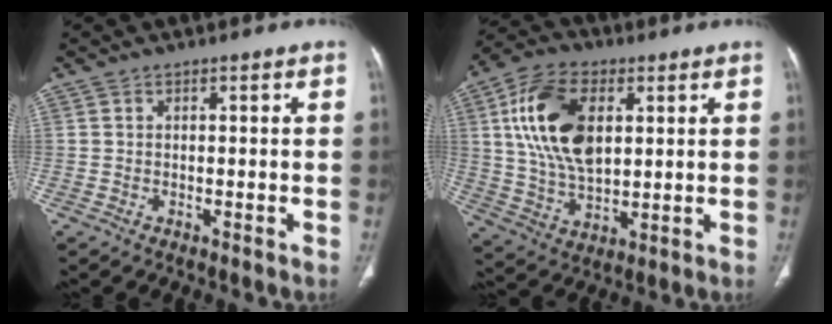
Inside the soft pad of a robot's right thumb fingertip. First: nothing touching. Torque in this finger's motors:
{"motor_torque": [2.19, 2.09, 1.67, -0.13, 0.34]}